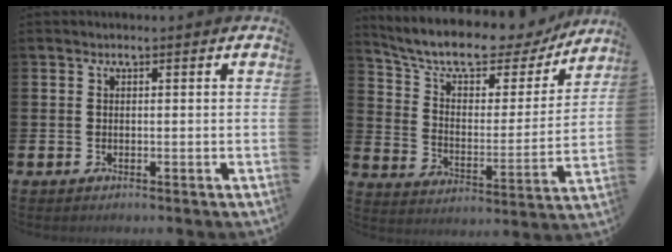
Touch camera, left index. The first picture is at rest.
{"total": 10.4, "force": [8.8, 3.5, 4.4], "torque": [-0.110, -0.058, 0.146]}